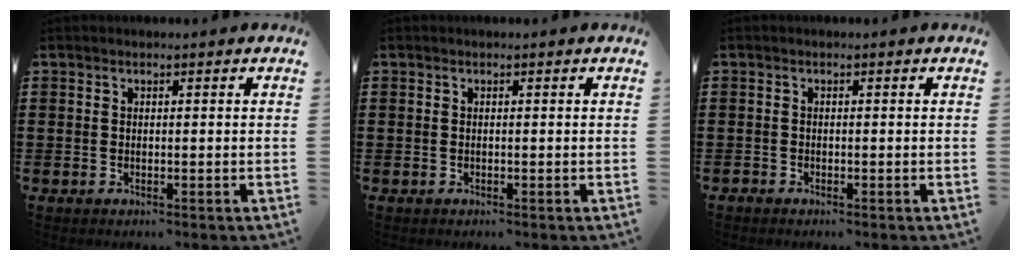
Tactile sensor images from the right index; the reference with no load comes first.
{"total": 0.0}
{"total": 0.6, "force": [-0.6, 0.2, 0.0], "torque": [-0.001, 0.000, -0.012]}